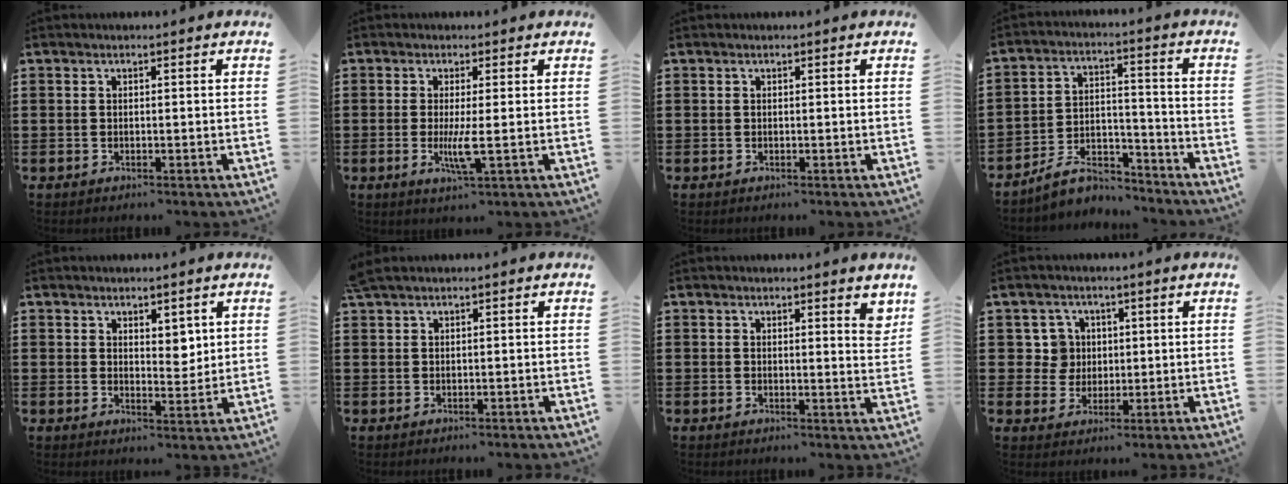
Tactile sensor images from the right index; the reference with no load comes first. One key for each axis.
{"total": 4.0, "fx": -0.7, "fy": 0.2, "fz": 3.9, "tx": -0.076, "ty": -0.011, "tz": -0.015}
{"total": 0.0}
{"total": 7.2, "fx": -6.6, "fy": 1.8, "fz": 2.3, "tx": -0.043, "ty": 0.014, "tz": -0.126}
{"total": 3.0, "fx": 2.2, "fy": 1.5, "fz": 1.3, "tx": -0.014, "ty": -0.003, "tz": 0.038}
{"total": 0.8, "fx": 0.6, "fy": -0.3, "fz": 0.5, "tx": -0.011, "ty": -0.003, "tz": 0.012}
{"total": 2.1, "fx": 1.7, "fy": 0.1, "fz": 1.2, "tx": -0.001, "ty": -0.009, "tz": 0.027}
{"total": 4.1, "fx": 0.9, "fy": 4.0, "fz": 0.7, "tx": -0.034, "ty": 0.012, "tz": 0.016}